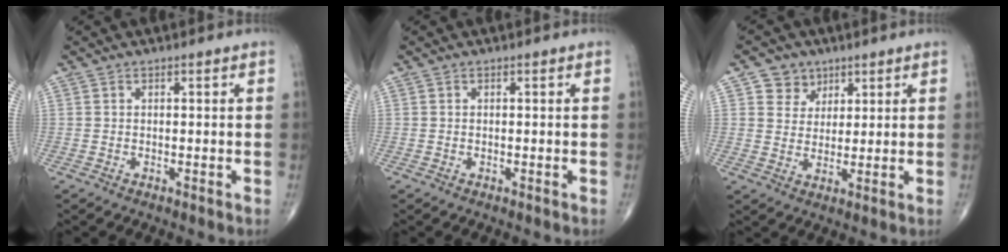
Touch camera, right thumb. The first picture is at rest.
{"total": 0.0}
{"total": 5.2, "force": [2.8, 4.4, 0.7], "torque": [0.011, -0.014, 0.048]}